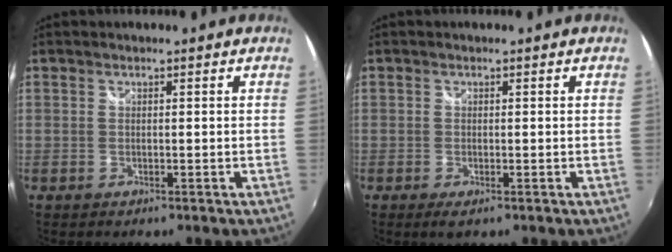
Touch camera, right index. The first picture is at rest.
{"total": 1.4, "force": [-0.6, 0.5, 1.2], "torque": [-0.024, -0.007, -0.009]}